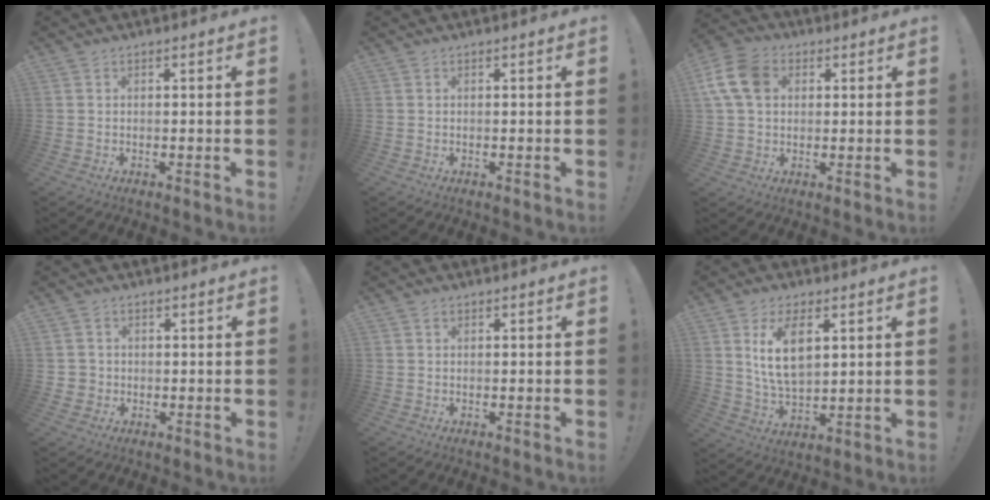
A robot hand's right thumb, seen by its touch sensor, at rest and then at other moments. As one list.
[{"total": 0.0}, {"total": 11.6, "force": [3.2, 8.4, 7.3], "torque": [-0.149, 0.007, 0.067]}, {"total": 3.0, "force": [0.5, 2.9, 0.5], "torque": [-0.006, 0.002, 0.011]}, {"total": 0.7, "force": [0.4, 0.5, 0.3], "torque": [-0.005, 0.001, 0.006]}, {"total": 10.9, "force": [4.0, 5.5, 8.5], "torque": [-0.166, -0.012, 0.069]}]